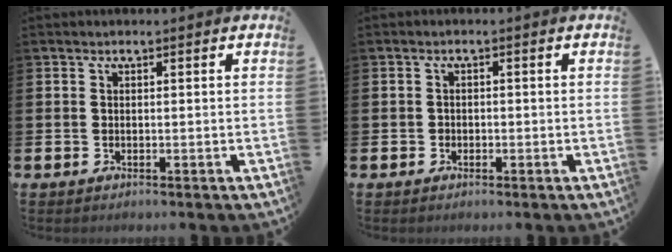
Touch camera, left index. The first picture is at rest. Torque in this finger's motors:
{"motor_torque": [-0.05, -0.14, -0.05, -0.01]}